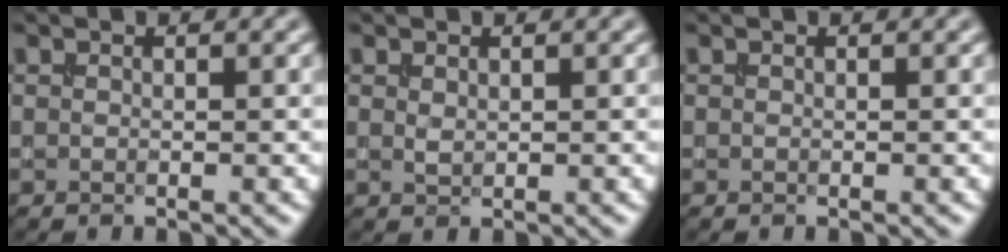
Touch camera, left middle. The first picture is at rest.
{"total": 0.6, "force": [0.3, 0.3, 0.5], "torque": [-0.014, -0.002, 0.011]}
{"total": 0.0}